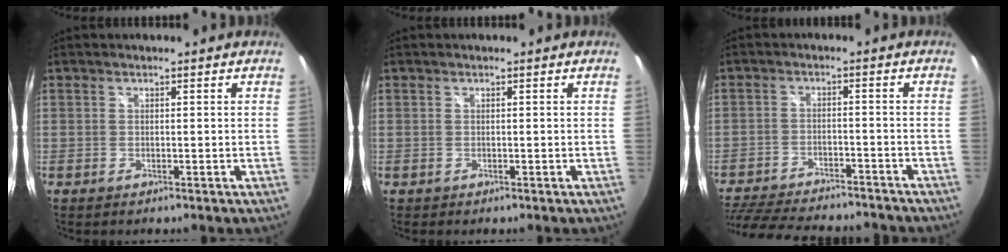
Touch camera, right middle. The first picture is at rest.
{"total": 0.0}
{"total": 21.5, "force": [-18.2, 6.6, 9.4], "torque": [-0.205, -0.024, -0.260]}